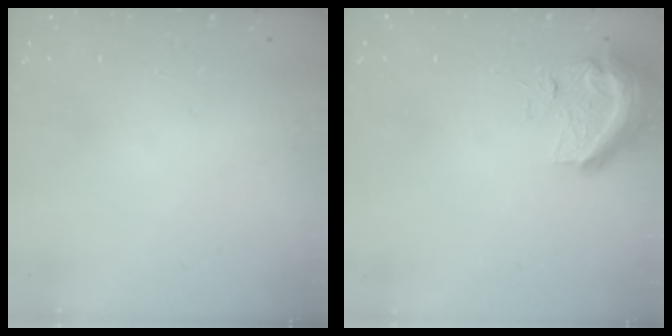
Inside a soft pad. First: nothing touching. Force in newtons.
{"total": 15.4, "press": 11.8, "slide": 9.9}